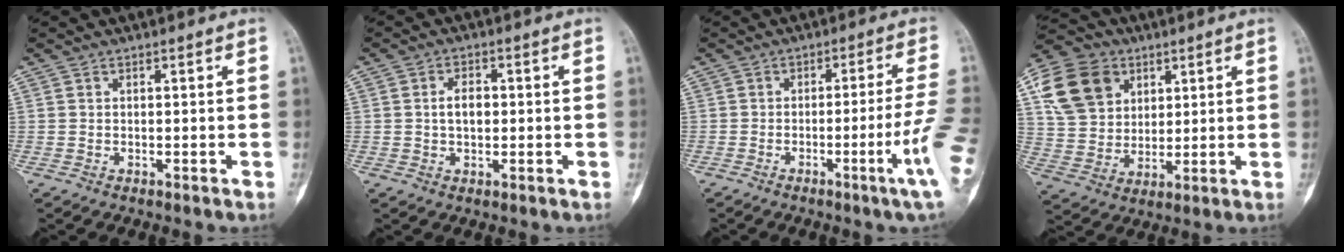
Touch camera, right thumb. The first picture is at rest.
{"total": 3.9, "force": [0.2, 2.4, 3.1], "torque": [-0.050, 0.006, 0.001]}
{"total": 10.1, "force": [-3.5, -1.2, 9.4], "torque": [-0.133, 0.010, -0.052]}
{"total": 15.1, "force": [5.9, 11.9, 7.2], "torque": [-0.118, -0.003, 0.107]}